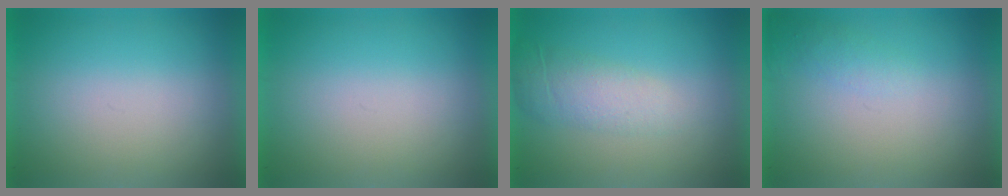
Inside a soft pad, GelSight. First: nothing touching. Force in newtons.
{"total": 0.0}
{"total": 2.0}
{"total": 1.2}